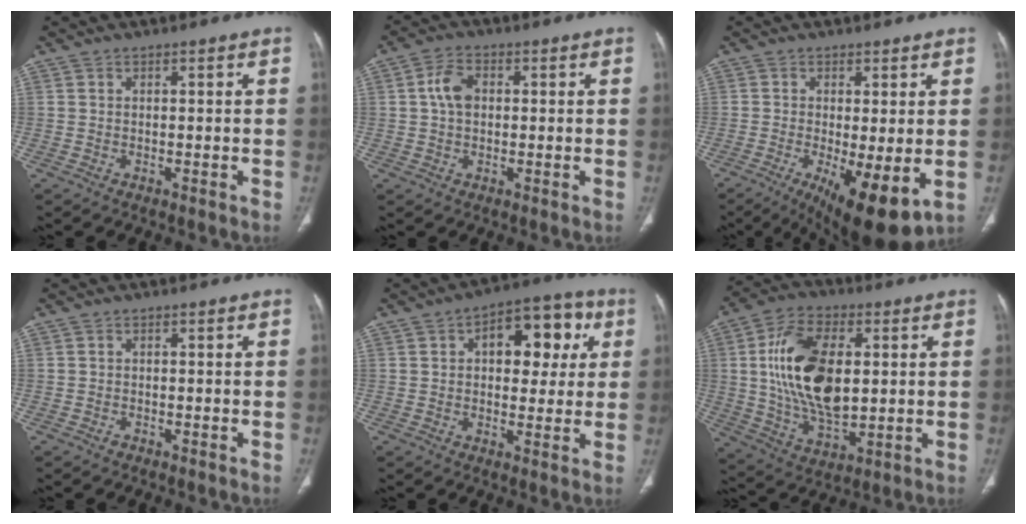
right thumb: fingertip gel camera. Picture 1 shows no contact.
{"total": 4.9, "force": [0.6, 3.3, 3.5], "torque": [-0.068, 0.010, 0.008]}
{"total": 12.1, "force": [-3.2, 3.7, 11.0], "torque": [-0.172, -0.027, -0.039]}
{"total": 0.5, "force": [-0.4, 0.3, 0.1], "torque": [0.000, 0.000, -0.009]}
{"total": 13.7, "force": [3.9, 7.8, 10.6], "torque": [-0.096, 0.017, 0.051]}
{"total": 19.2, "force": [2.6, 10.6, 15.8], "torque": [-0.282, -0.007, 0.053]}